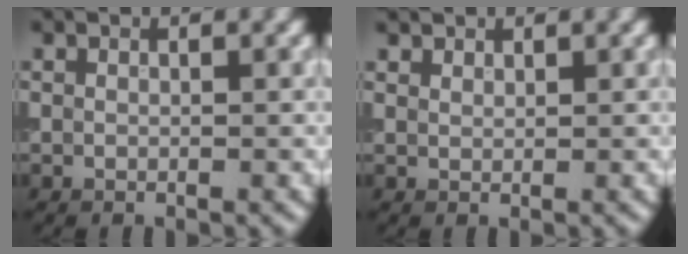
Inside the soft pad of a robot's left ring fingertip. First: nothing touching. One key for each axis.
{"total": 1.5, "fx": 1.2, "fy": 0.8, "fz": 0.3, "tx": -0.014, "ty": -0.005, "tz": 0.031}